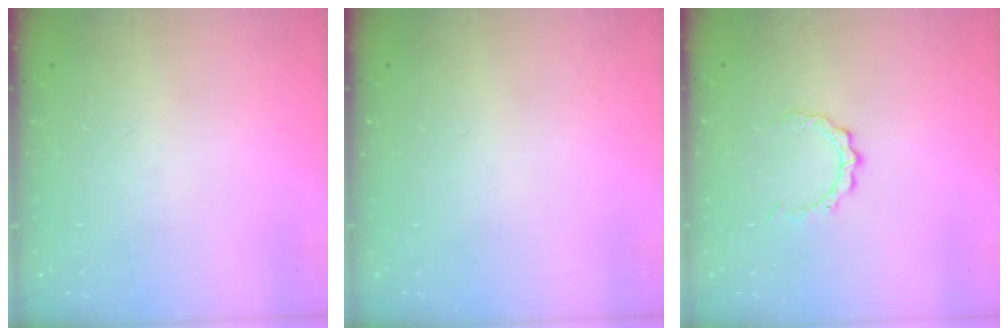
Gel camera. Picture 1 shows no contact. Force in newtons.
{"total": 0.0}
{"total": 3.6, "press": 3.6, "slide": 0.2}